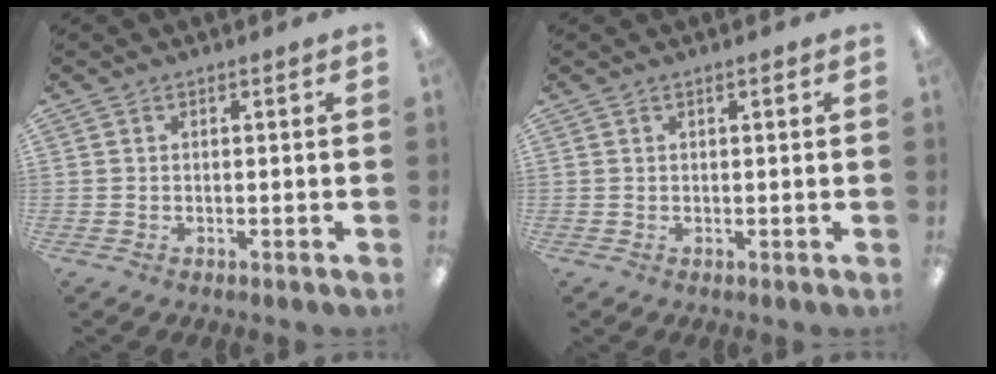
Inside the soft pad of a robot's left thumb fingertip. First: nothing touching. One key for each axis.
{"total": 0.8, "fx": 0.4, "fy": 0.1, "fz": 0.7, "tx": -0.013, "ty": 0.001, "tz": 0.006}